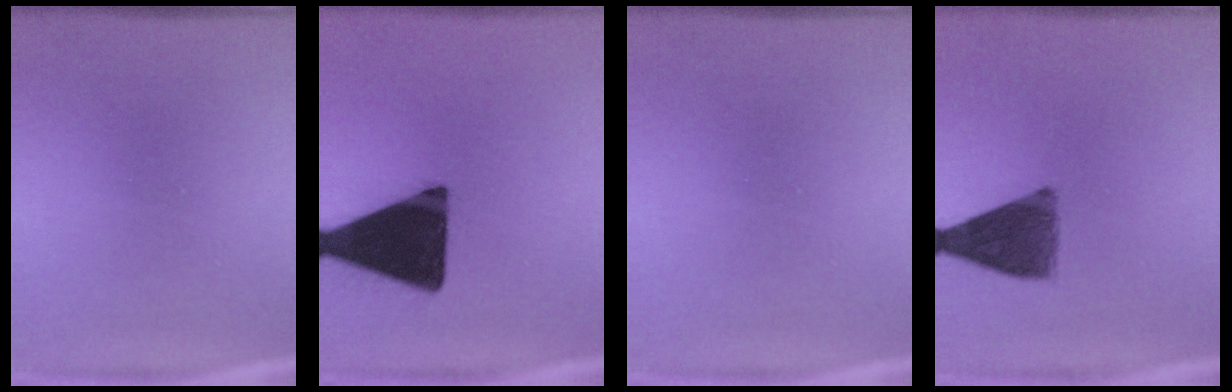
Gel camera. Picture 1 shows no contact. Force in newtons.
{"total": 19.5}
{"total": 0.0}
{"total": 8.7}